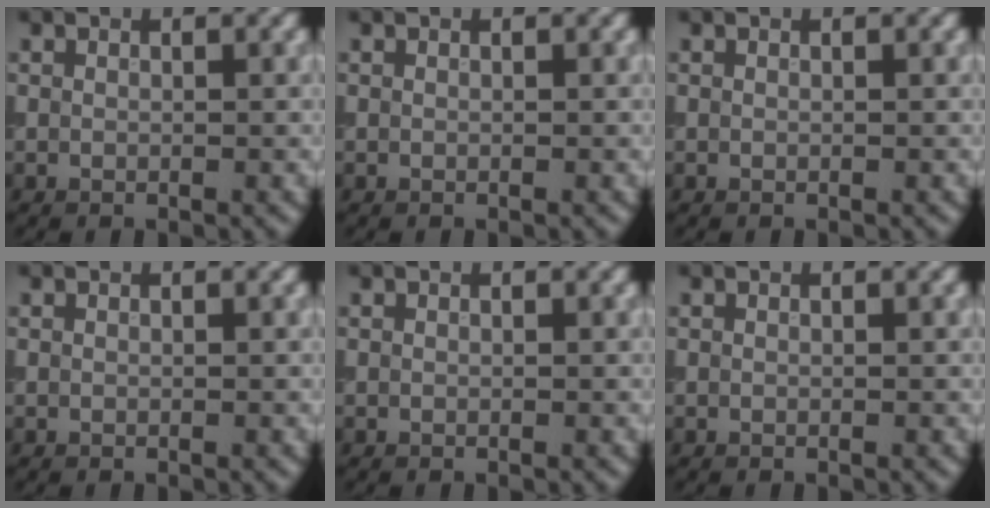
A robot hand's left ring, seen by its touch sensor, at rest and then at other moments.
{"total": 0.0}
{"total": 0.0}
{"total": 0.0}
{"total": 0.0}
{"total": 0.0}